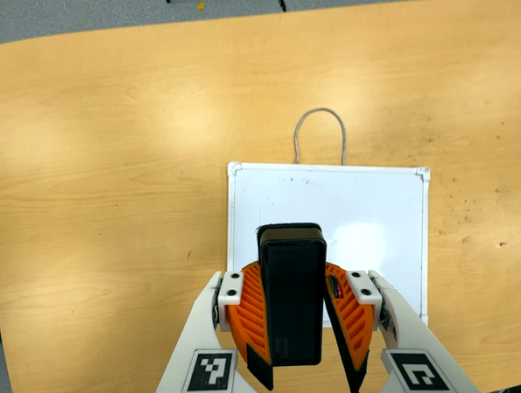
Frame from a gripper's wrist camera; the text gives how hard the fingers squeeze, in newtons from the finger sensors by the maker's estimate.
{"total": 9.2, "left": 9.4, "right": 9.1}